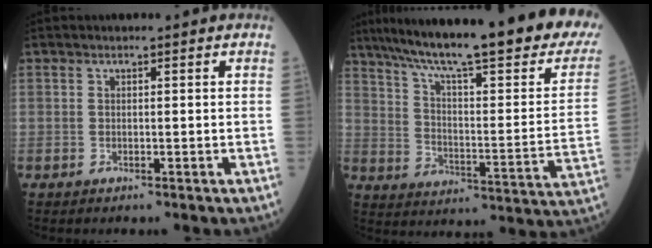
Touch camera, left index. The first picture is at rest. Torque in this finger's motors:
{"motor_torque": [0.33, -0.73, 0.97, 0.21]}